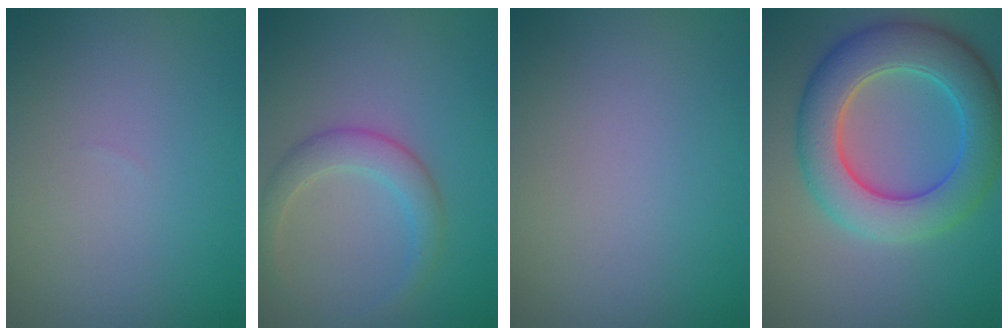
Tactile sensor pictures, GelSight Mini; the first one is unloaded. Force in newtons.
{"total": 2.7, "press": 2.7, "slide": 0.2}
{"total": 0.0}
{"total": 8.5, "press": 8.5, "slide": 0.3}